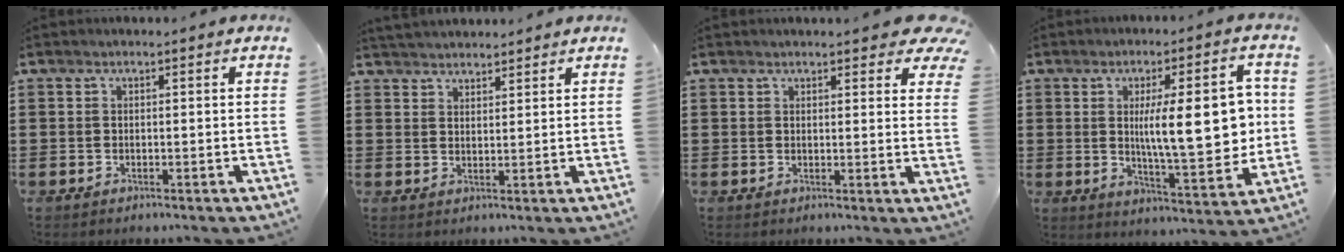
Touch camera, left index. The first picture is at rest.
{"total": 2.5, "force": [2.4, 0.3, -0.3], "torque": [-0.001, -0.003, 0.048]}
{"total": 3.7, "force": [3.3, 0.8, 1.6], "torque": [-0.017, -0.015, 0.056]}
{"total": 13.7, "force": [1.5, 3.8, 13.1], "torque": [-0.192, -0.008, 0.021]}